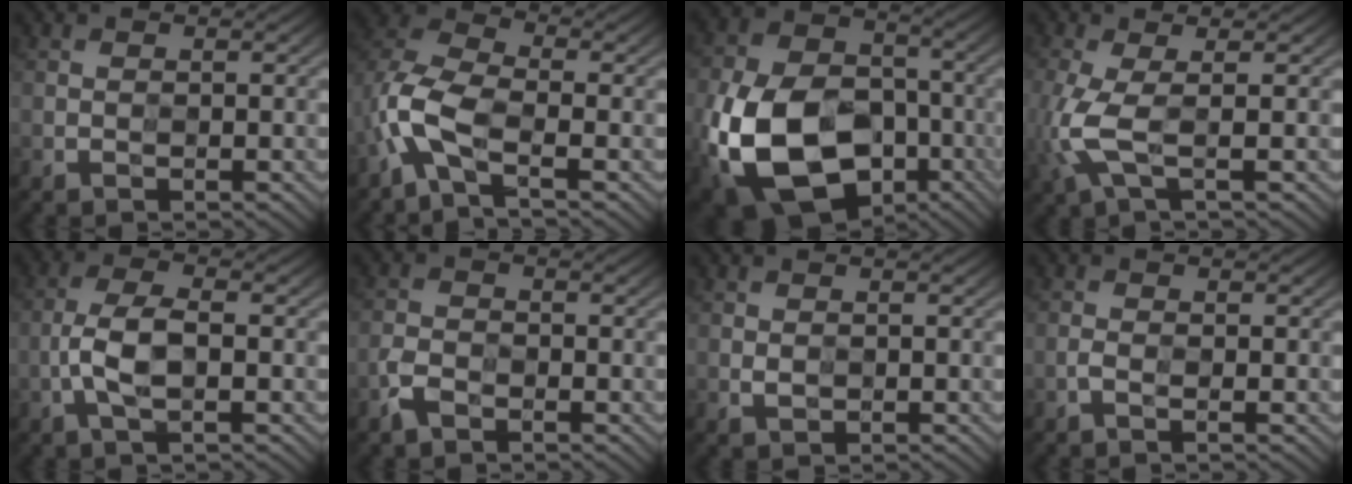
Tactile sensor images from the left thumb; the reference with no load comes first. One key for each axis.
{"total": 8.7, "fx": -3.5, "fy": 4.5, "fz": 6.6, "tx": -0.152, "ty": 0.001, "tz": -0.084}
{"total": 17.5, "fx": -6.5, "fy": 12.3, "fz": 10.7, "tx": -0.246, "ty": -0.045, "tz": -0.113}
{"total": 5.1, "fx": -0.8, "fy": 1.6, "fz": 4.8, "tx": -0.137, "ty": 0.001, "tz": -0.019}
{"total": 5.1, "fx": -1.6, "fy": 2.0, "fz": 4.4, "tx": -0.090, "ty": 0.006, "tz": -0.030}
{"total": 2.9, "fx": -2.3, "fy": 1.6, "fz": 1.0, "tx": -0.018, "ty": -0.001, "tz": -0.050}
{"total": 0.7, "fx": 0.5, "fy": 0.5, "fz": -0.1, "tx": 0.001, "ty": 0.000, "tz": 0.013}
{"total": 0.9, "fx": -0.8, "fy": 0.2, "fz": 0.3, "tx": -0.003, "ty": 0.000, "tz": -0.015}